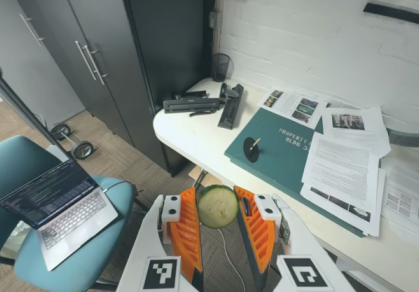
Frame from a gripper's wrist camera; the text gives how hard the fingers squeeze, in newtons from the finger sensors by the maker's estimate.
{"total": 10.8, "left": 10.6, "right": 10.9}